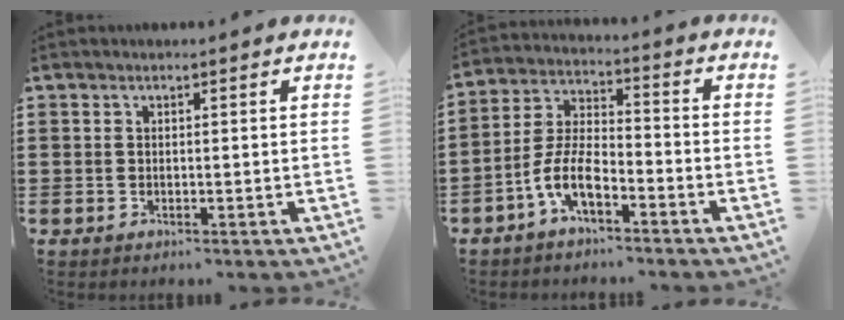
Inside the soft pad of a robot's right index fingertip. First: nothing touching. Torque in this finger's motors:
{"motor_torque": [1.07, 1.06, 0.25, 0.10]}